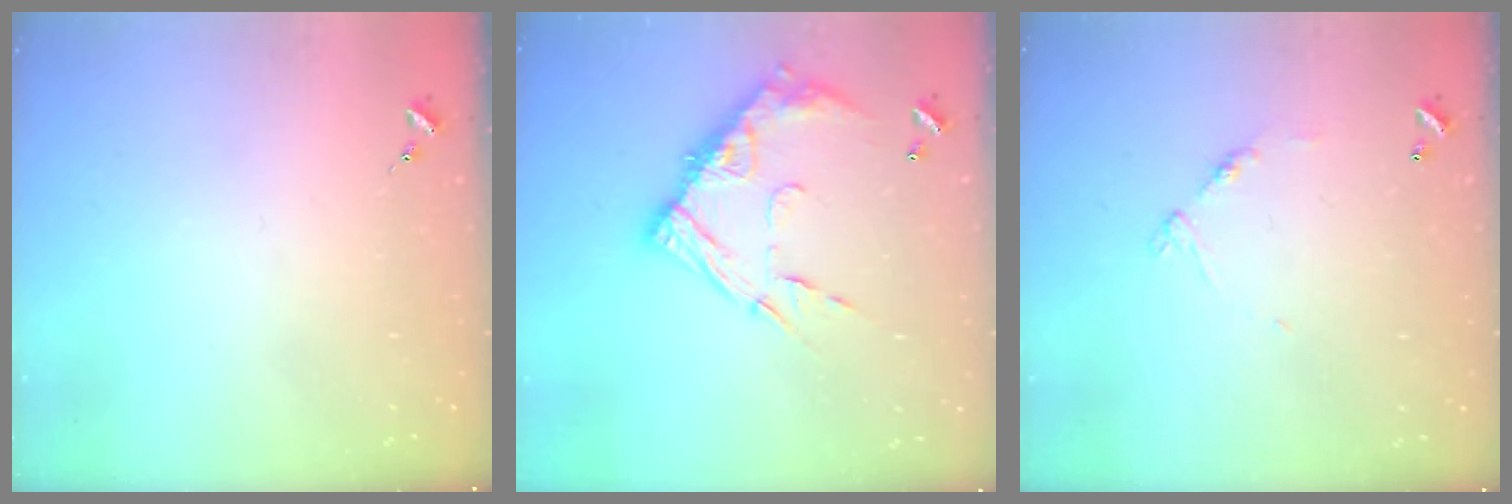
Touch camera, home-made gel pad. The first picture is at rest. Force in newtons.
{"total": 16.0, "press": 15.9, "slide": 1.4}
{"total": 6.7, "press": 6.6, "slide": 0.5}